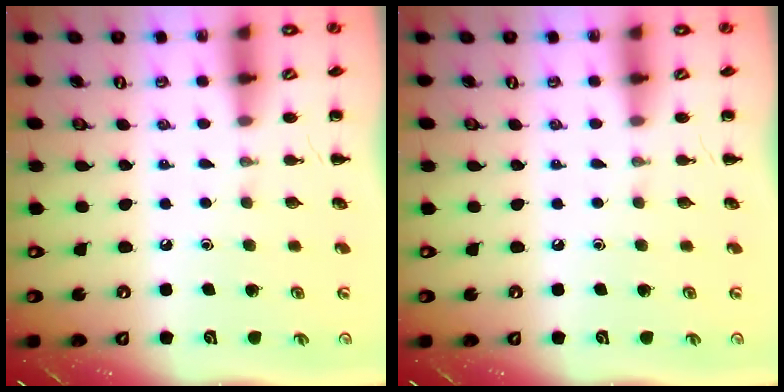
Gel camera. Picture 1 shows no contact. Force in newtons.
{"total": 0.0}